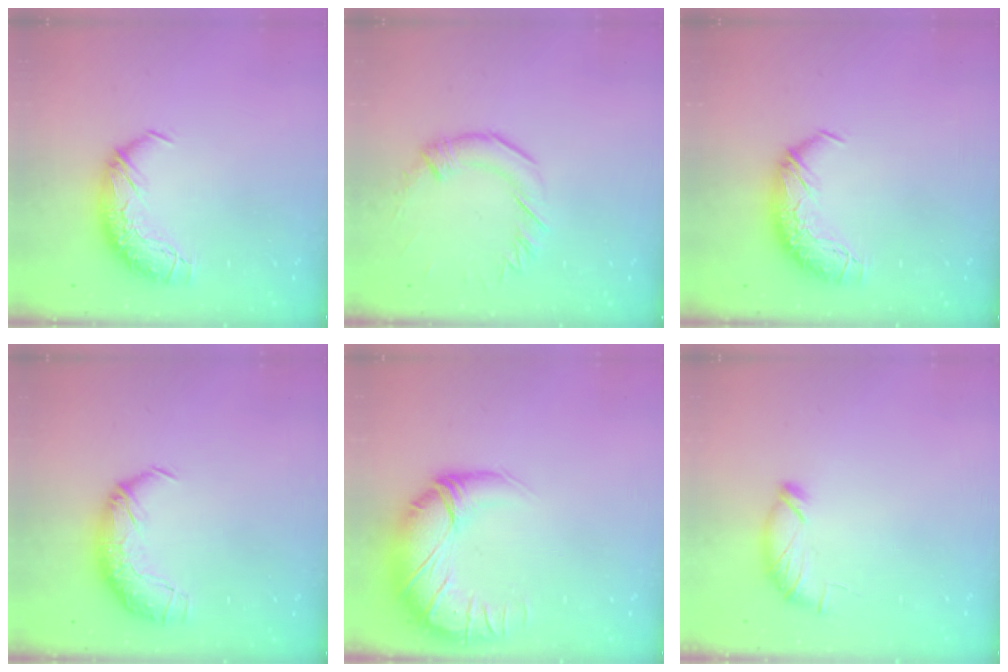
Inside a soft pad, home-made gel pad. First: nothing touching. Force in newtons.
{"total": 1.0, "press": 1.0, "slide": 0.4}
{"total": 0.0}
{"total": 2.3, "press": 0.9, "slide": 2.2}
{"total": 4.0, "press": 2.2, "slide": 3.4}
{"total": 6.0, "press": 6.0, "slide": 0.4}